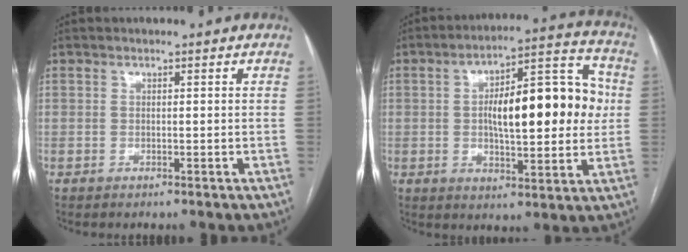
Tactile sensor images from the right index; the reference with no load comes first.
{"total": 17.6, "force": [1.3, 5.7, 16.6], "torque": [-0.245, 0.036, 0.022]}